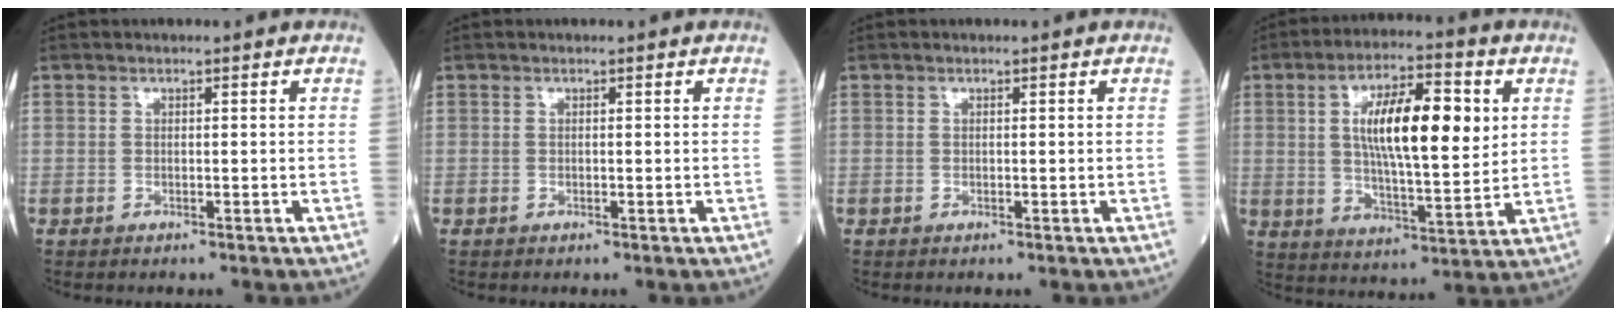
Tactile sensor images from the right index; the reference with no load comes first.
{"total": 0.0}
{"total": 0.0}
{"total": 14.3, "force": [3.3, 3.7, 13.4], "torque": [-0.232, 0.009, 0.053]}